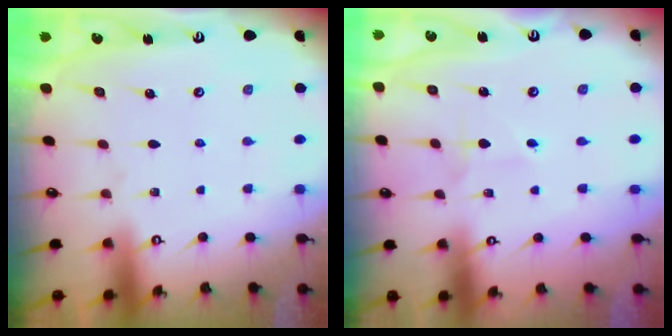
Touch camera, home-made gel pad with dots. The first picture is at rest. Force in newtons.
{"total": 1.9, "press": 1.9, "slide": 0.1}